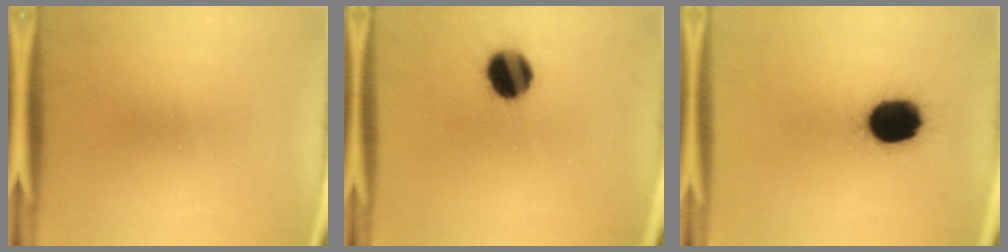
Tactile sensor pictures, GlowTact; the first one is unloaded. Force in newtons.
{"total": 10.7}
{"total": 15.9}